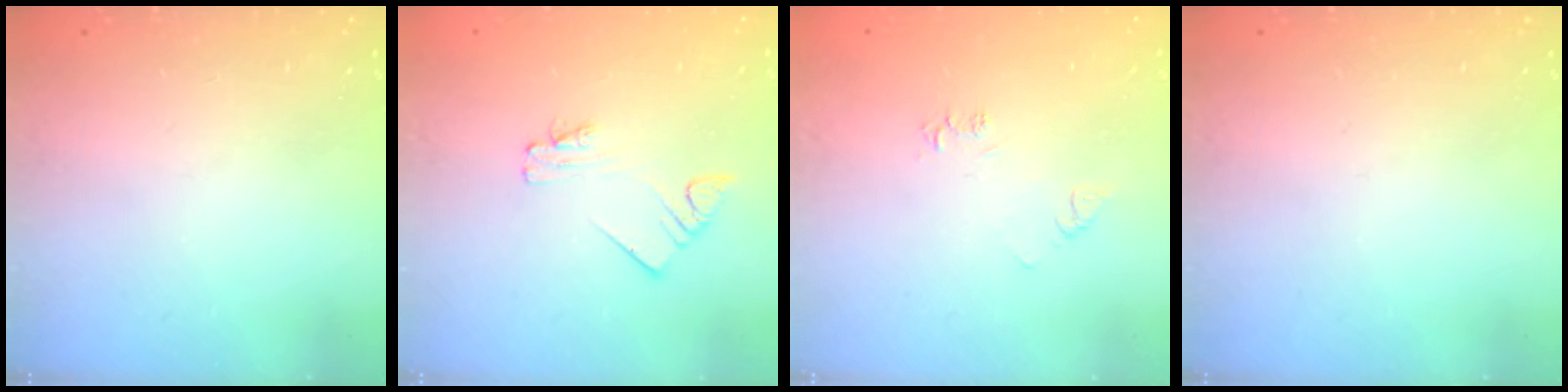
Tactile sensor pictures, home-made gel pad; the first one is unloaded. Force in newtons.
{"total": 1.9, "press": 1.9, "slide": 0.1}
{"total": 4.3, "press": 4.3, "slide": 0.5}
{"total": 0.0}